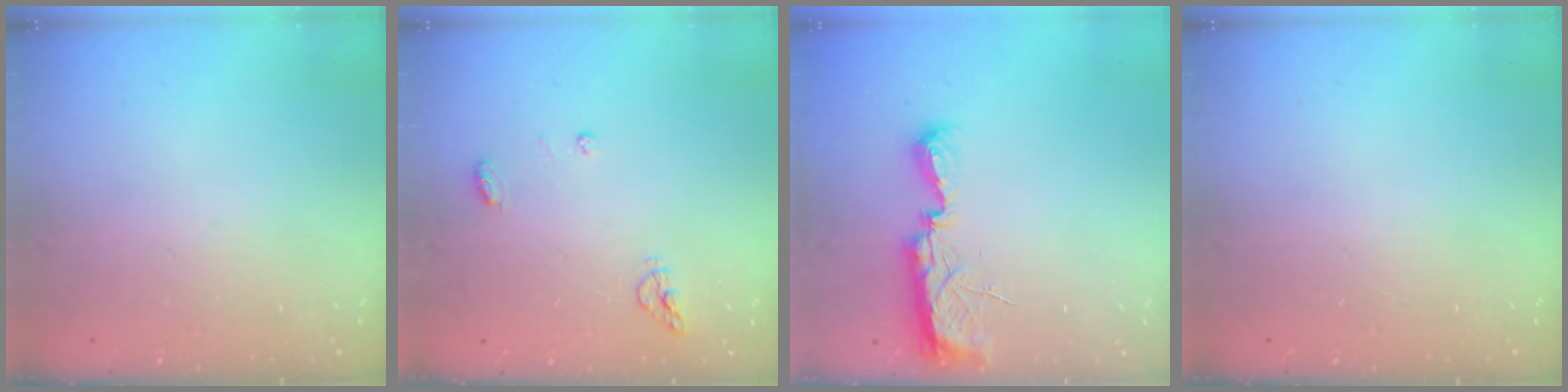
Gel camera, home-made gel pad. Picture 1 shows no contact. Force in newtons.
{"total": 5.3, "press": 5.3, "slide": 0.2}
{"total": 10.2, "press": 8.9, "slide": 5.1}
{"total": 0.0}